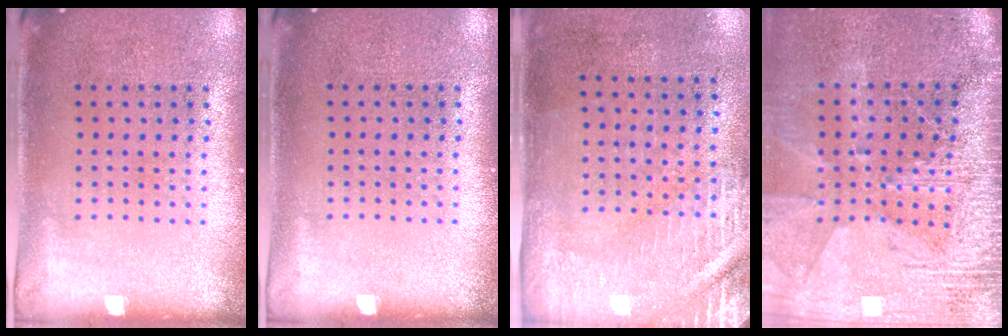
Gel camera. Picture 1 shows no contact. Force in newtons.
{"total": 0.0}
{"total": 2.9, "press": 2.5, "slide": 1.5}
{"total": 3.8, "press": 3.3, "slide": 1.9}